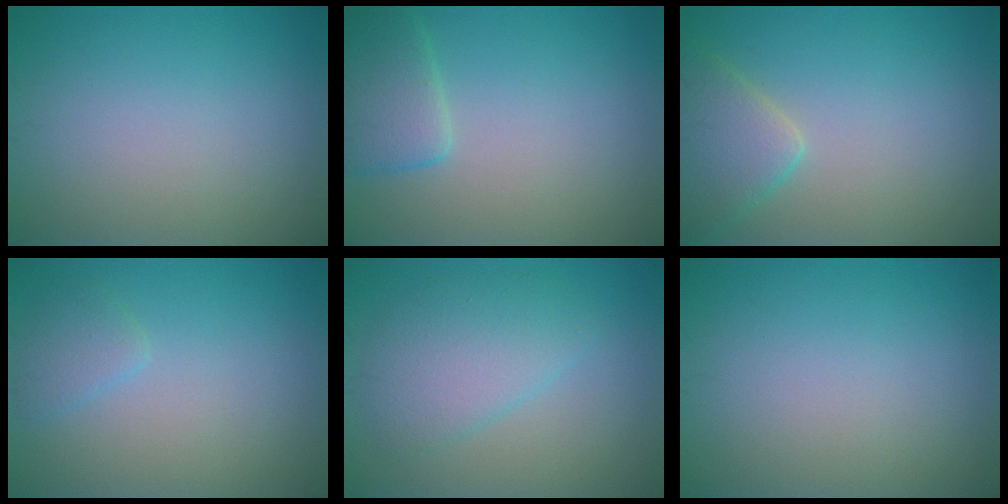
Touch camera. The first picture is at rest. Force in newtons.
{"total": 3.3, "press": 3.3, "slide": 0.3}
{"total": 4.4, "press": 4.4, "slide": 0.2}
{"total": 1.5, "press": 1.5, "slide": 0.1}
{"total": 4.0, "press": 4.0, "slide": 0.2}
{"total": 0.0}